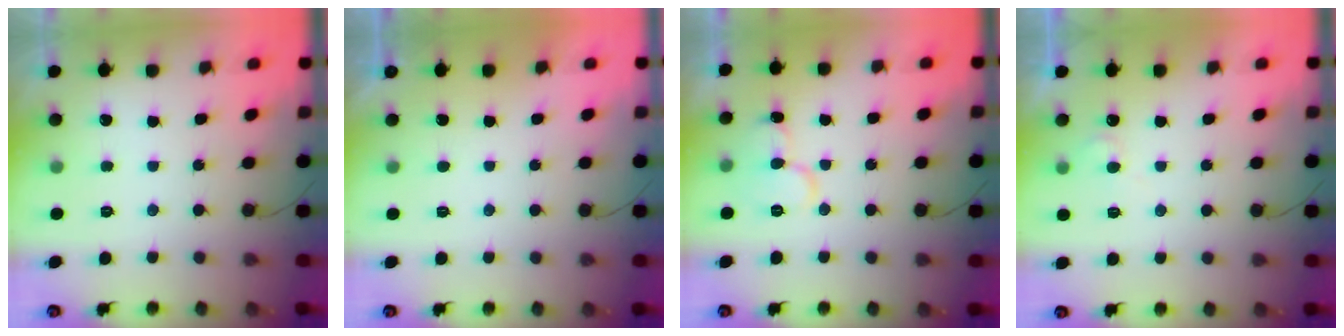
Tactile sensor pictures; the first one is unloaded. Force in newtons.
{"total": 1.2, "press": 1.1, "slide": 0.3}
{"total": 9.4, "press": 9.3, "slide": 1.2}
{"total": 4.1, "press": 4.1, "slide": 0.4}